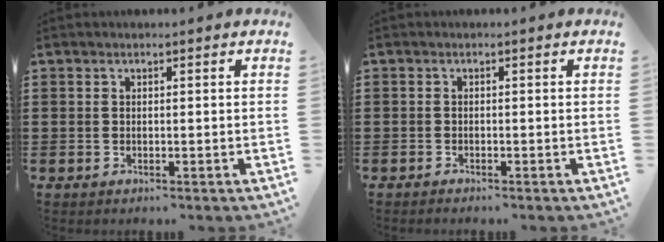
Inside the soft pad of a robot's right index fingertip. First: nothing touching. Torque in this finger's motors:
{"motor_torque": [-1.04, 1.10, -0.63, -0.21]}